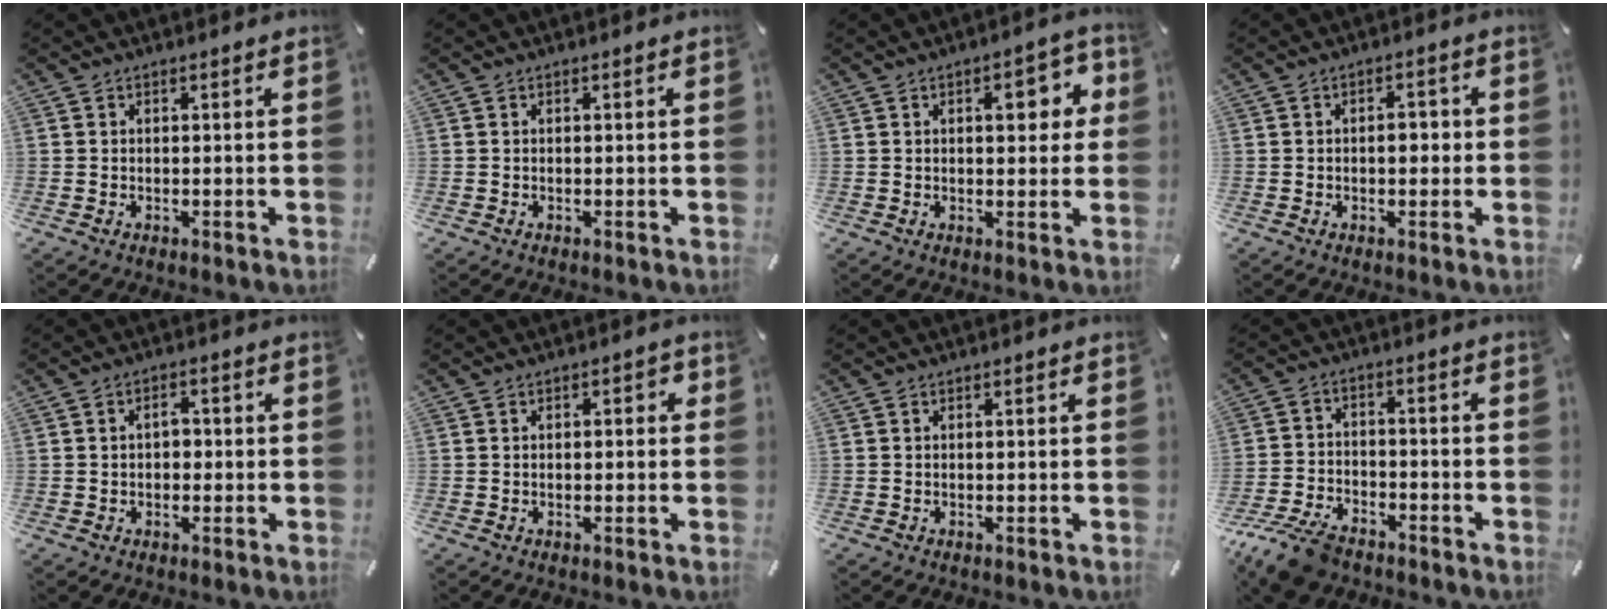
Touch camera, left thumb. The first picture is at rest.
{"total": 0.0}
{"total": 7.8, "force": [2.1, 4.0, 6.3], "torque": [-0.070, -0.008, 0.023]}
{"total": 3.6, "force": [-0.3, 2.1, 2.9], "torque": [-0.037, 0.004, -0.012]}
{"total": 2.8, "force": [0.0, 1.9, 2.1], "torque": [-0.032, 0.005, -0.005]}
{"total": 1.5, "force": [-0.2, 0.8, 1.2], "torque": [-0.022, 0.007, -0.005]}
{"total": 0.0}
{"total": 9.6, "force": [-7.4, 4.4, 4.2], "torque": [-0.085, 0.037, -0.141]}